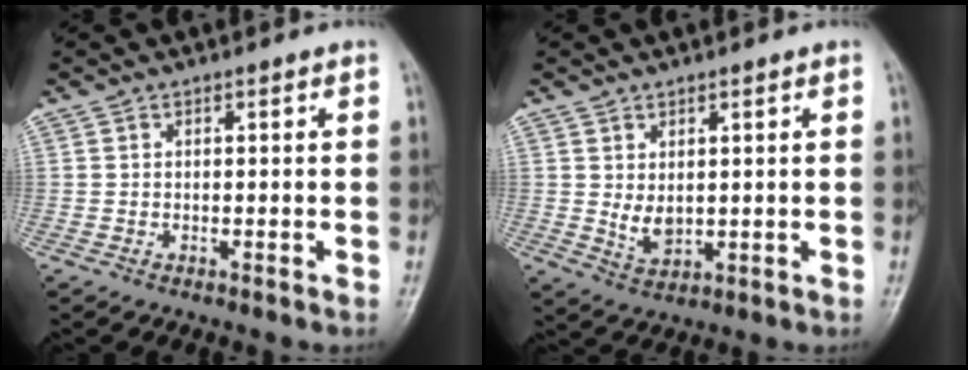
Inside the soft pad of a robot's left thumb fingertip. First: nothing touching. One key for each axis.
{"total": 4.5, "fx": 1.1, "fy": 2.6, "fz": 3.5, "tx": -0.053, "ty": -0.016, "tz": 0.029}